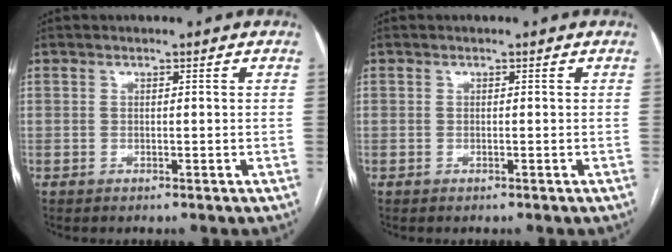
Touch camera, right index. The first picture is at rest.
{"total": 0.0}